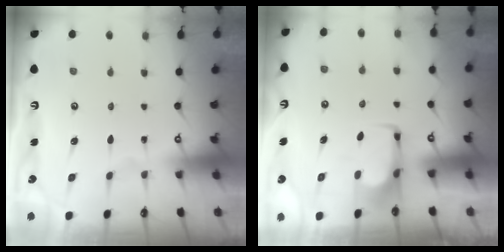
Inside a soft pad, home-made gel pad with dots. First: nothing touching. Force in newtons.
{"total": 1.6, "press": 1.5, "slide": 0.5}